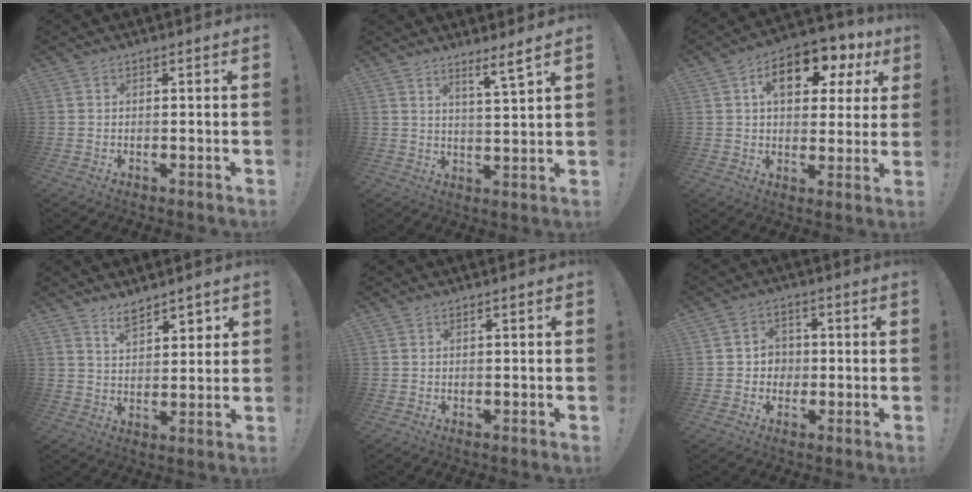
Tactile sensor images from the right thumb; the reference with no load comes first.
{"total": 6.0, "force": [4.6, -0.6, 3.8], "torque": [-0.051, -0.038, 0.070]}
{"total": 13.6, "force": [5.4, 8.0, 9.6], "torque": [-0.137, -0.015, 0.092]}
{"total": 6.7, "force": [5.6, 3.1, 2.0], "torque": [-0.026, -0.040, 0.102]}
{"total": 0.6, "force": [0.4, -0.2, 0.4], "torque": [-0.009, 0.001, 0.006]}
{"total": 4.9, "force": [-0.1, 4.7, 1.5], "torque": [-0.023, 0.002, 0.000]}